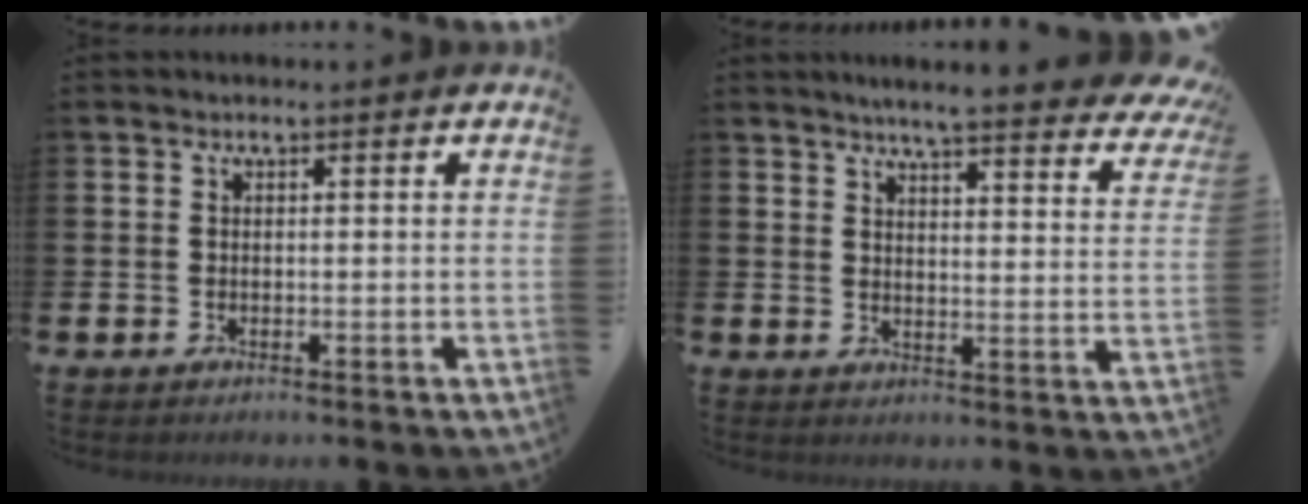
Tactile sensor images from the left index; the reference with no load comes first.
{"total": 5.3, "force": [5.0, 0.0, 1.8], "torque": [-0.040, -0.040, 0.081]}